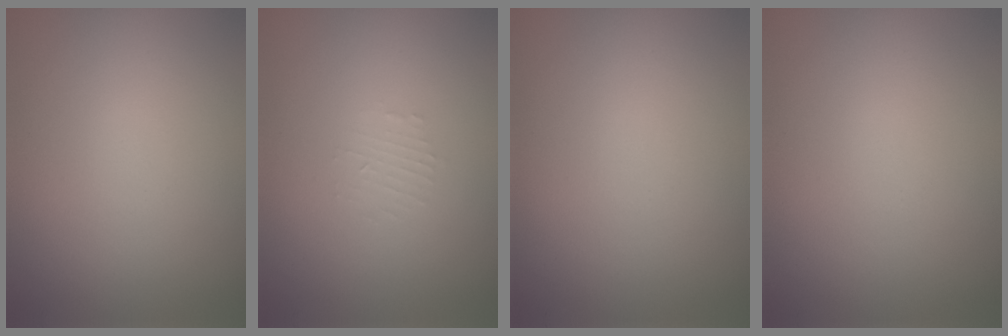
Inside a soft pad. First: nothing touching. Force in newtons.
{"total": 0.9, "press": 0.9, "slide": 0.2}
{"total": 0.0}
{"total": 0.0}